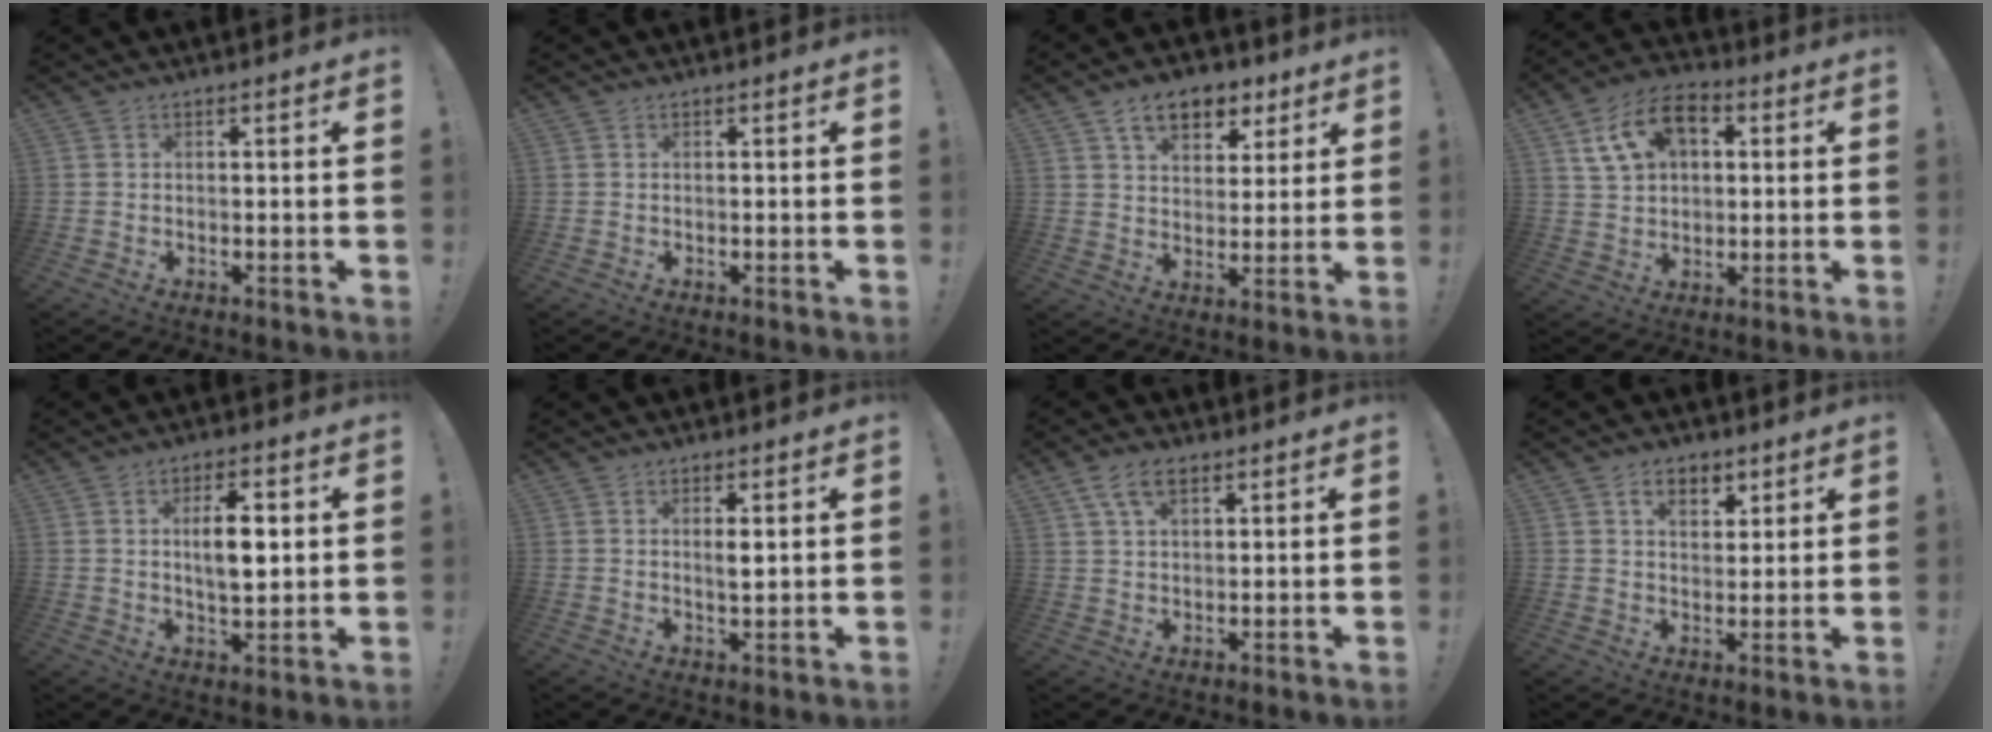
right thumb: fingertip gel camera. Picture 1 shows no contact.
{"total": 0.0}
{"total": 11.2, "force": [6.5, 7.2, 5.8], "torque": [-0.072, -0.033, 0.118]}
{"total": 14.3, "force": [4.0, 11.5, 7.4], "torque": [-0.102, 0.001, 0.083]}
{"total": 9.2, "force": [1.7, 3.8, 8.2], "torque": [-0.123, -0.007, 0.022]}
{"total": 2.7, "force": [0.7, 0.7, 2.5], "torque": [-0.030, -0.012, 0.008]}
{"total": 7.0, "force": [3.6, 3.7, 4.7], "torque": [-0.083, 0.000, 0.069]}
{"total": 6.3, "force": [3.3, 4.3, 3.2], "torque": [-0.038, -0.014, 0.059]}